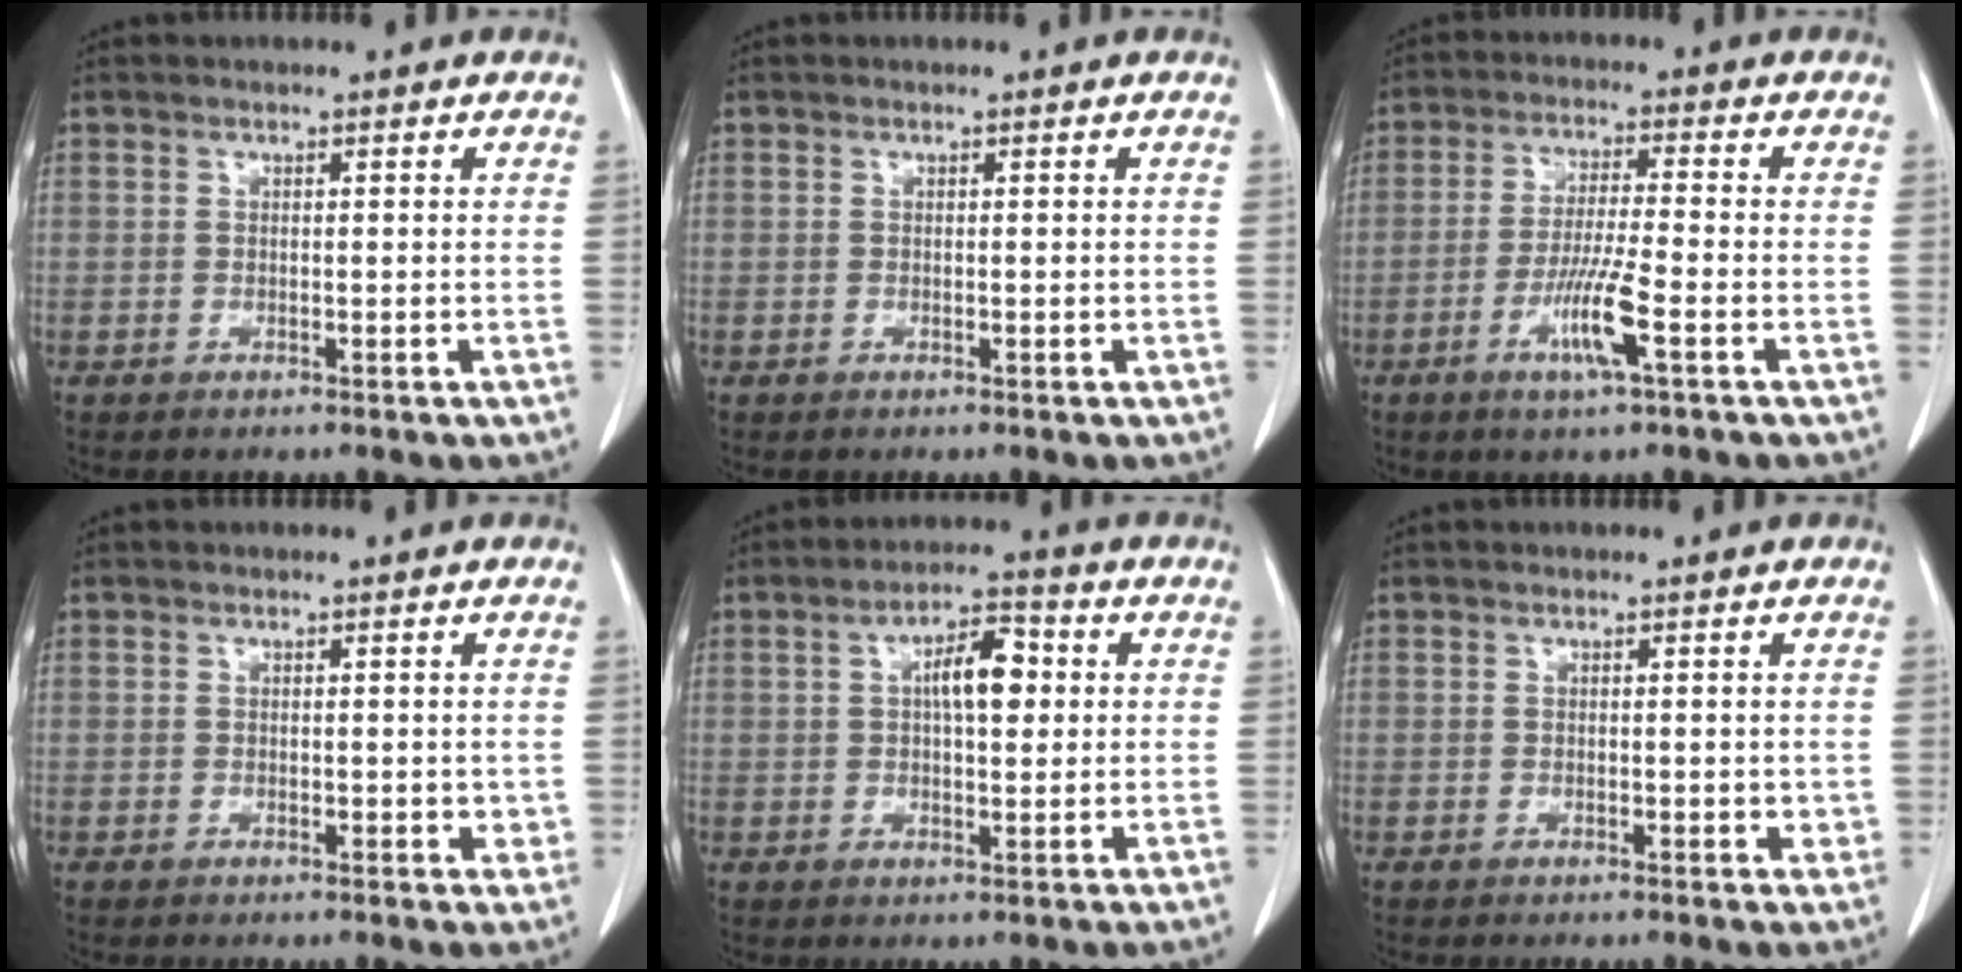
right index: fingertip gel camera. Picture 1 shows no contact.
{"total": 0.0}
{"total": 7.4, "force": [-3.1, -0.1, 6.7], "torque": [-0.130, -0.011, -0.059]}
{"total": 1.9, "force": [0.2, 1.2, 1.5], "torque": [-0.014, -0.002, 0.005]}
{"total": 6.8, "force": [1.3, 2.5, 6.2], "torque": [-0.105, 0.015, 0.021]}
{"total": 1.6, "force": [0.2, 1.0, 1.3], "torque": [-0.012, -0.002, 0.005]}